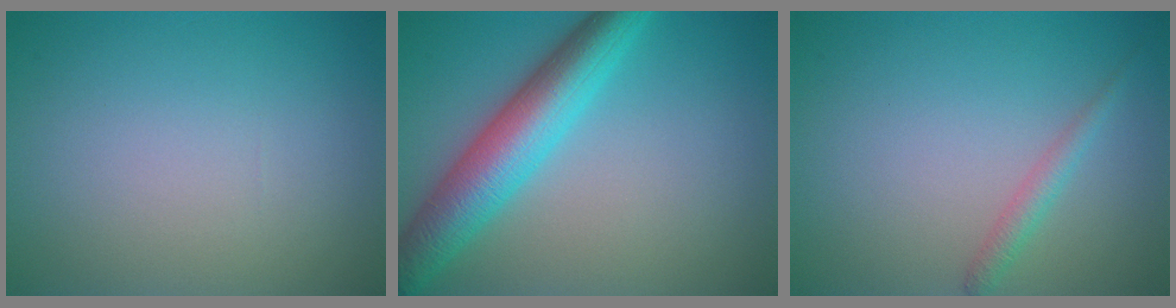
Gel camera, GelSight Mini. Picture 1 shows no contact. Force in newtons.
{"total": 7.0, "press": 7.0, "slide": 0.2}
{"total": 1.4, "press": 1.4, "slide": 0.0}